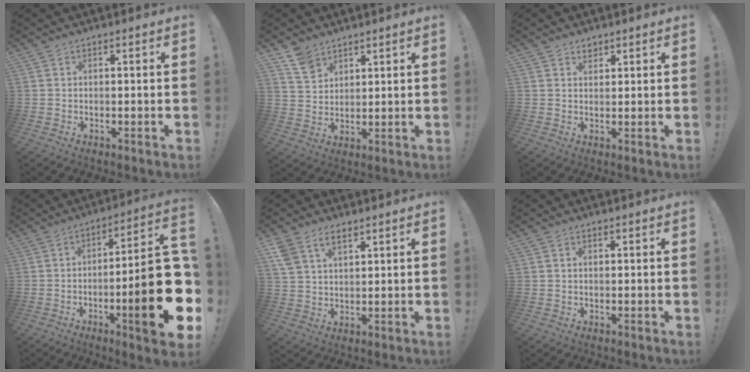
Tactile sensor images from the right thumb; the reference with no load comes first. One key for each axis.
{"total": 7.3, "fx": 5.5, "fy": 4.1, "fz": 2.5, "tx": -0.045, "ty": -0.027, "tz": 0.107}
{"total": 2.4, "fx": 1.9, "fy": 1.4, "fz": 0.4, "tx": 0.006, "ty": -0.012, "tz": 0.031}
{"total": 23.5, "fx": -5.9, "fy": 4.9, "fz": 22.2, "tx": -0.321, "ty": 0.026, "tz": -0.086}
{"total": 7.0, "fx": 4.4, "fy": 4.0, "fz": 3.7, "tx": -0.073, "ty": -0.009, "tz": 0.086}
{"total": 0.6, "fx": 0.3, "fy": 0.4, "fz": 0.3, "tx": -0.003, "ty": 0.001, "tz": 0.006}